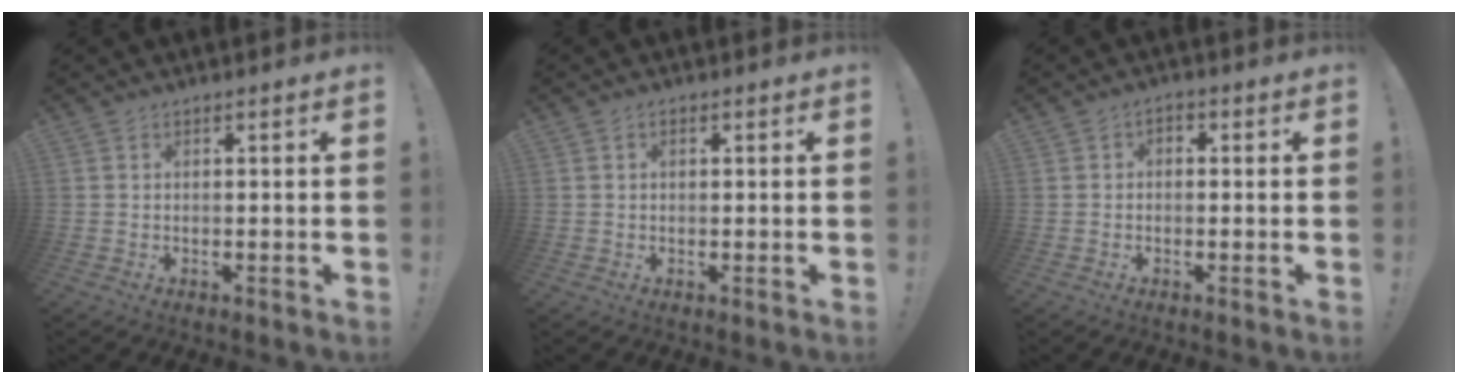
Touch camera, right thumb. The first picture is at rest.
{"total": 0.9, "force": [0.1, 0.7, 0.6], "torque": [-0.008, 0.002, 0.000]}
{"total": 1.9, "force": [-1.1, 1.2, 1.0], "torque": [-0.014, 0.008, -0.022]}